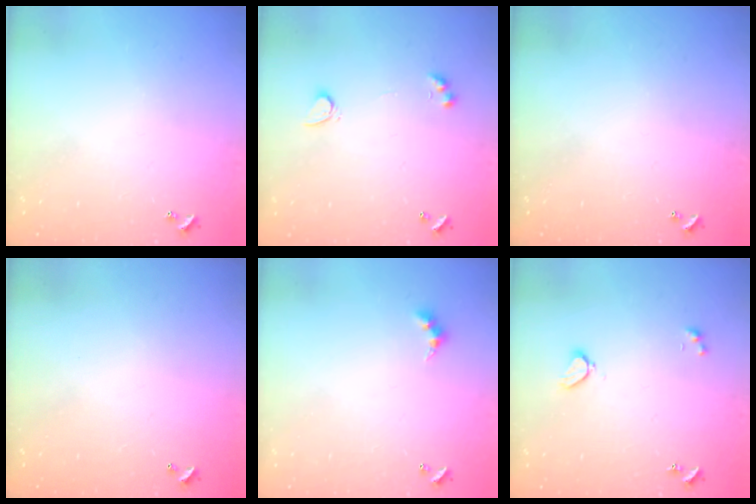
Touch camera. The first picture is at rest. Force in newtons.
{"total": 2.9, "press": 2.6, "slide": 1.3}
{"total": 0.0}
{"total": 2.8, "press": 2.8, "slide": 0.1}
{"total": 3.0, "press": 2.9, "slide": 0.5}
{"total": 2.1, "press": 2.0, "slide": 0.5}